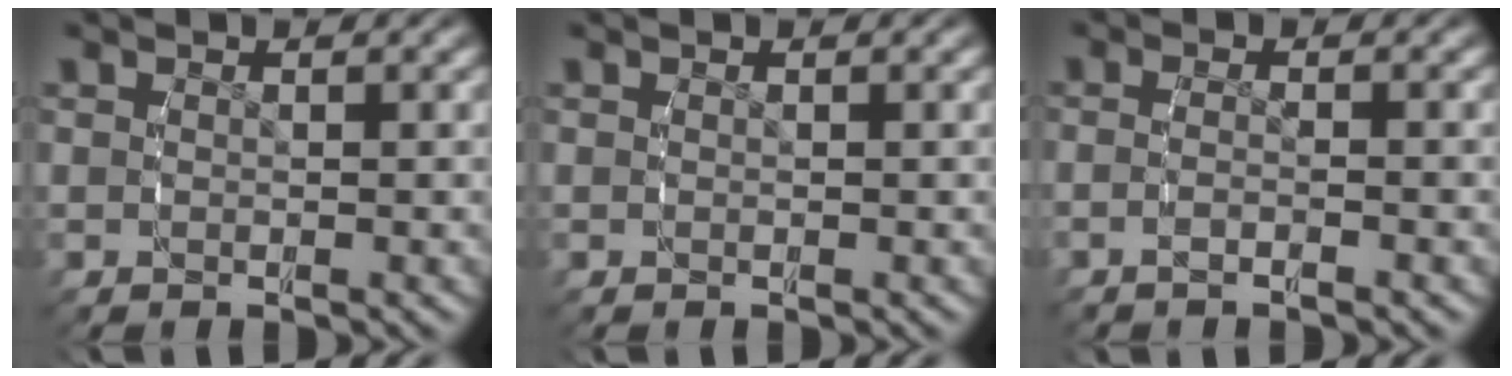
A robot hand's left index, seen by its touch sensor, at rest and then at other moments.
{"total": 0.0}
{"total": 1.7, "force": [-1.1, -0.2, 1.3], "torque": [-0.031, -0.002, -0.019]}